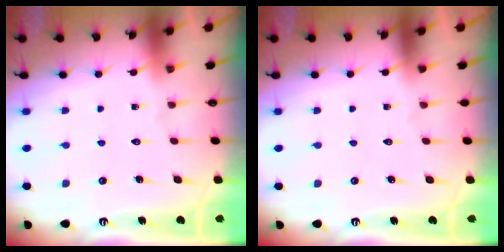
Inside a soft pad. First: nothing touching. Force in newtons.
{"total": 0.0}